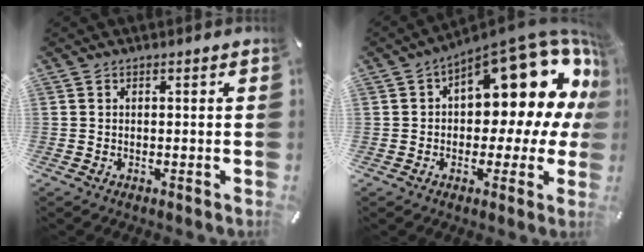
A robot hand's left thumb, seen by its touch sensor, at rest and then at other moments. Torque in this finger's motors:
{"motor_torque": [1.93, 2.01, 0.90, -0.51, 0.24]}